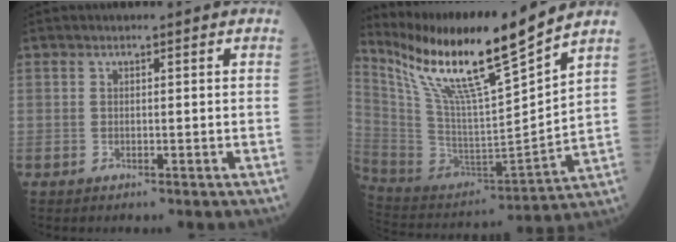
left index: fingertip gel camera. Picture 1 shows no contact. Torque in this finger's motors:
{"motor_torque": [1.12, -1.02, 0.47, 0.20]}